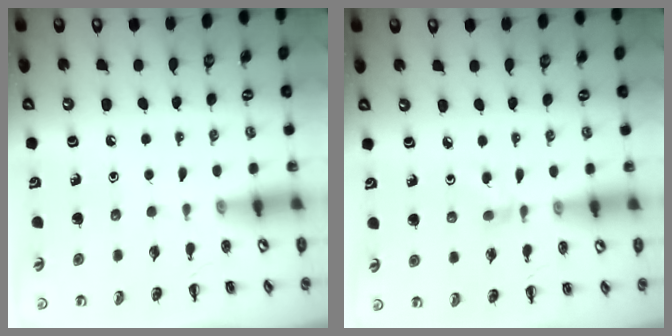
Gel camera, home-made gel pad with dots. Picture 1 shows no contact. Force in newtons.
{"total": 3.0, "press": 2.8, "slide": 1.2}